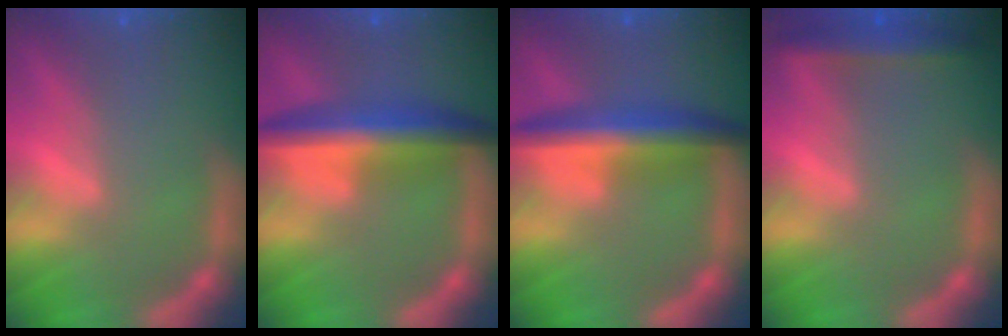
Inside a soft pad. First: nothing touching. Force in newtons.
{"total": 6.6}
{"total": 6.0}
{"total": 3.0}